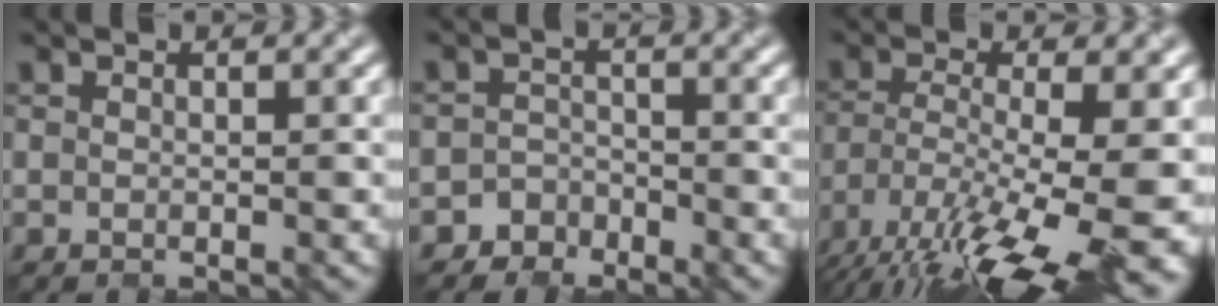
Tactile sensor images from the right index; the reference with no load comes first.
{"total": 2.4, "force": [-1.9, 1.4, -0.1], "torque": [0.014, 0.006, -0.040]}
{"total": 13.7, "force": [-7.8, 3.7, 10.7], "torque": [-0.205, -0.025, -0.125]}